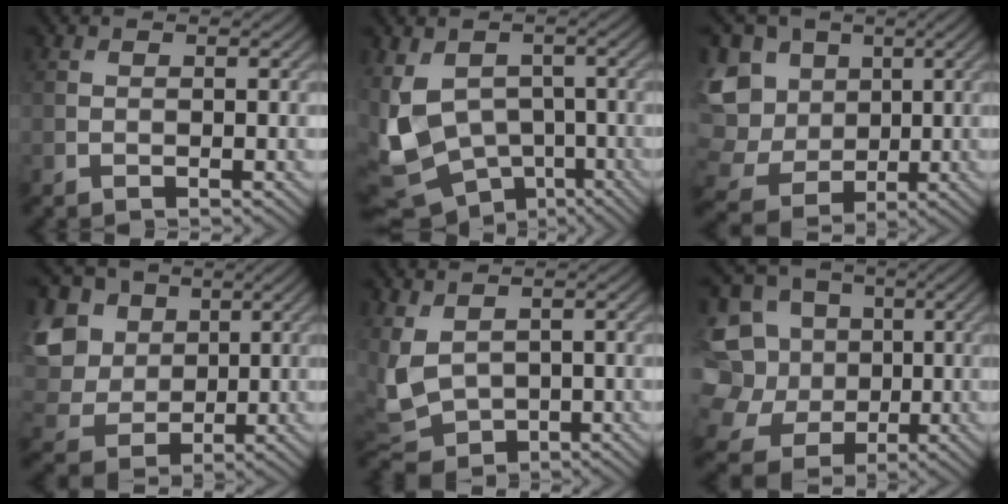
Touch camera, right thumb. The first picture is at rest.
{"total": 12.2, "force": [-3.1, 9.0, 7.7], "torque": [-0.195, -0.036, -0.038]}
{"total": 12.0, "force": [1.4, 10.5, 5.7], "torque": [-0.207, -0.005, 0.024]}
{"total": 11.8, "force": [2.9, 9.7, 6.0], "torque": [-0.206, 0.019, 0.053]}
{"total": 6.0, "force": [1.2, 4.1, 4.2], "torque": [-0.131, -0.013, 0.023]}
{"total": 14.4, "force": [1.0, 13.0, 6.0], "torque": [-0.239, 0.021, 0.010]}